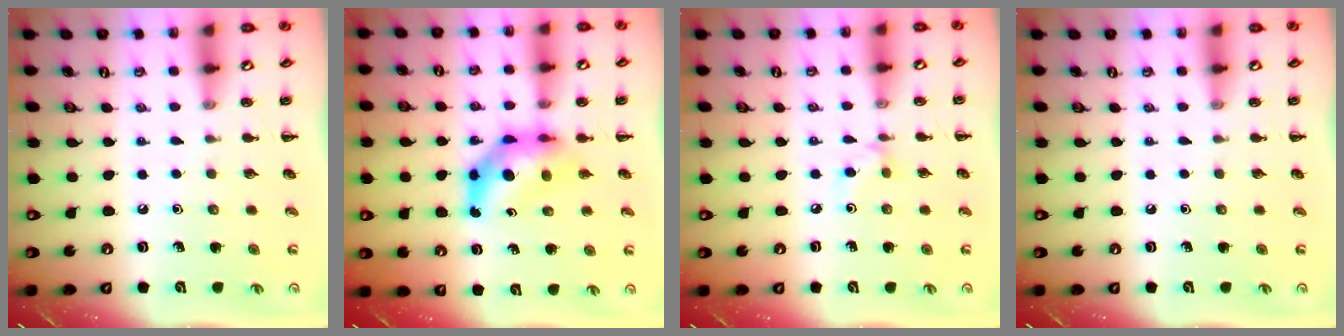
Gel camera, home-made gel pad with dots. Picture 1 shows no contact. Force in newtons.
{"total": 7.5, "press": 7.3, "slide": 1.9}
{"total": 4.6, "press": 4.4, "slide": 1.6}
{"total": 0.0}